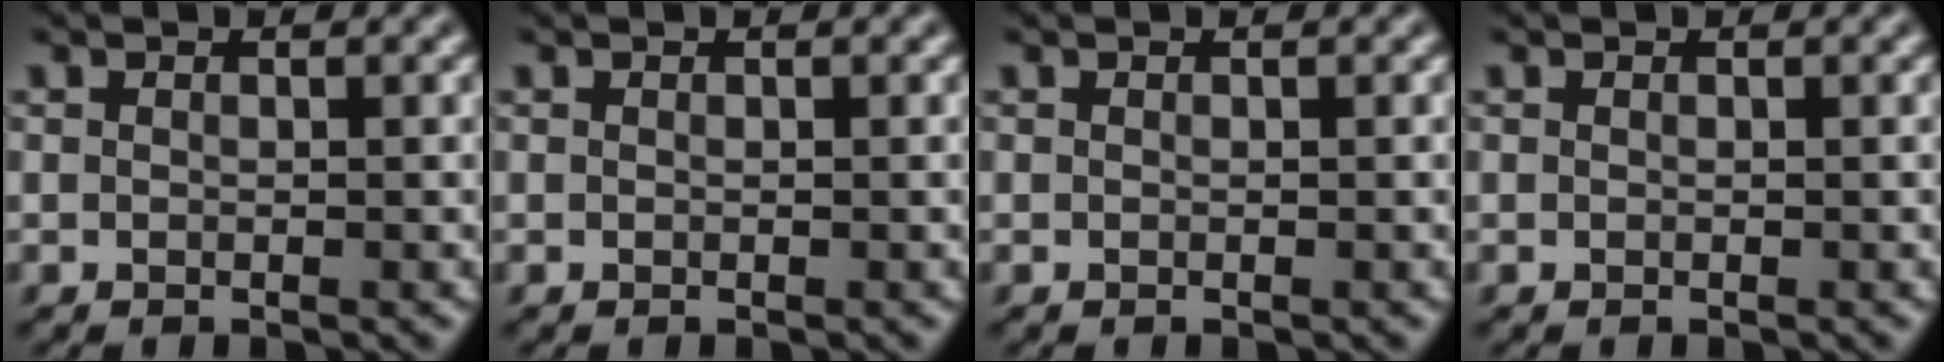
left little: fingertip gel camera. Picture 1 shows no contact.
{"total": 0.0}
{"total": 0.0}
{"total": 0.0}